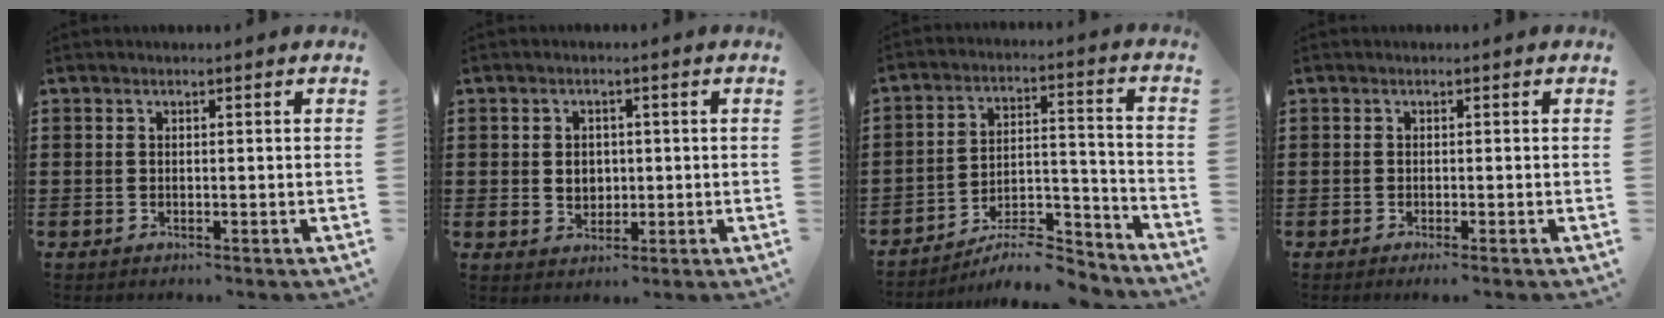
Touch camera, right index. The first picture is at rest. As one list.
[{"total": 2.8, "force": [0.2, 2.3, 1.5], "torque": [-0.027, 0.006, 0.000]}, {"total": 9.1, "force": [-8.4, 1.9, 3.2], "torque": [-0.033, 0.031, -0.156]}, {"total": 0.6, "force": [-0.4, 0.0, 0.4], "torque": [-0.008, -0.003, -0.007]}]